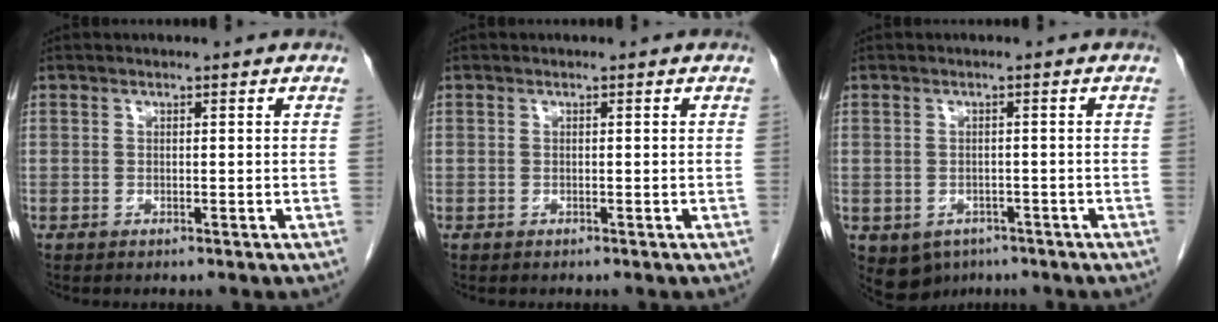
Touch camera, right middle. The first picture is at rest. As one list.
[{"total": 0.0}, {"total": 6.2, "force": [-3.4, 4.8, 1.8], "torque": [-0.037, 0.000, -0.042]}]